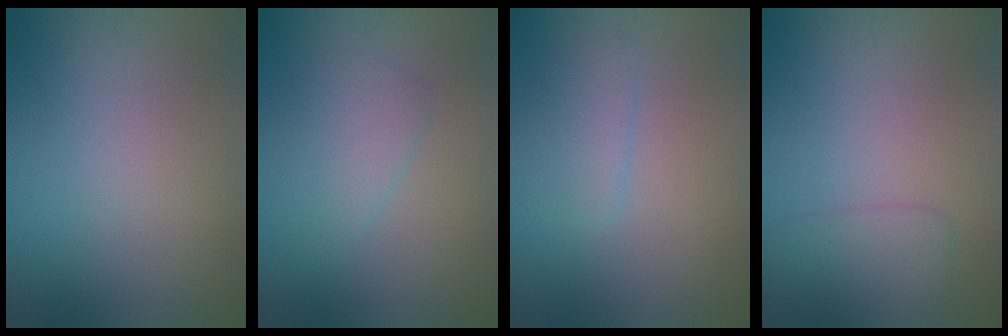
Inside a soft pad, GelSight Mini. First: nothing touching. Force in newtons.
{"total": 2.6, "press": 2.5, "slide": 0.1}
{"total": 2.1, "press": 2.1, "slide": 0.1}
{"total": 2.6, "press": 2.6, "slide": 0.0}